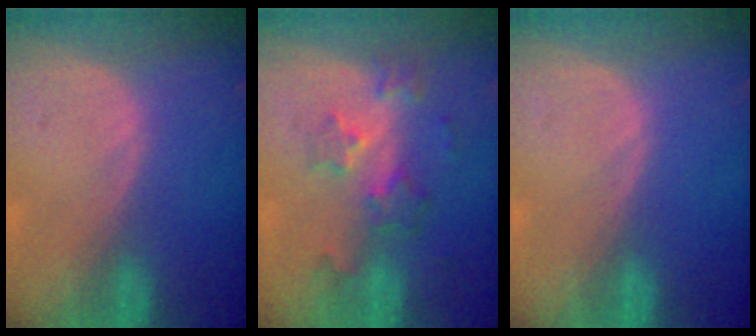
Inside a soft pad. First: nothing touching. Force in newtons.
{"total": 6.1, "press": 5.3, "slide": 2.9}
{"total": 0.0}